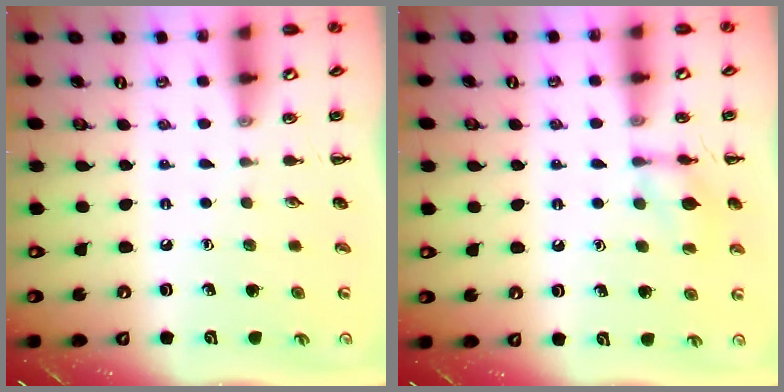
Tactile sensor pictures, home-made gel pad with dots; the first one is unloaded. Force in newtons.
{"total": 10.1, "press": 10.0, "slide": 0.7}